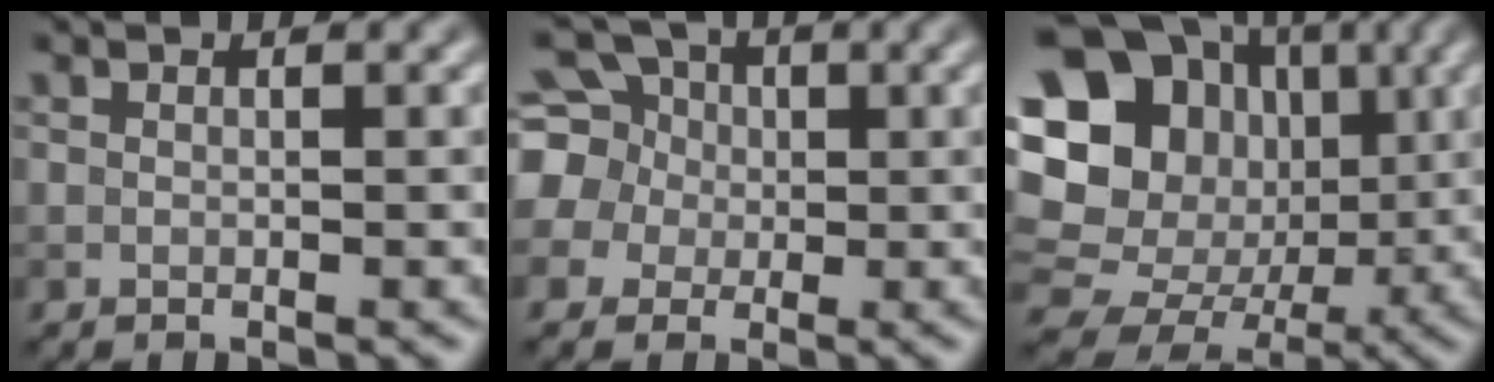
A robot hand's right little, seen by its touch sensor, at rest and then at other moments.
{"total": 8.9, "force": [2.1, 7.9, 3.7], "torque": [-0.096, 0.034, 0.017]}
{"total": 22.3, "force": [4.0, 19.9, 9.1], "torque": [-0.225, 0.044, 0.033]}